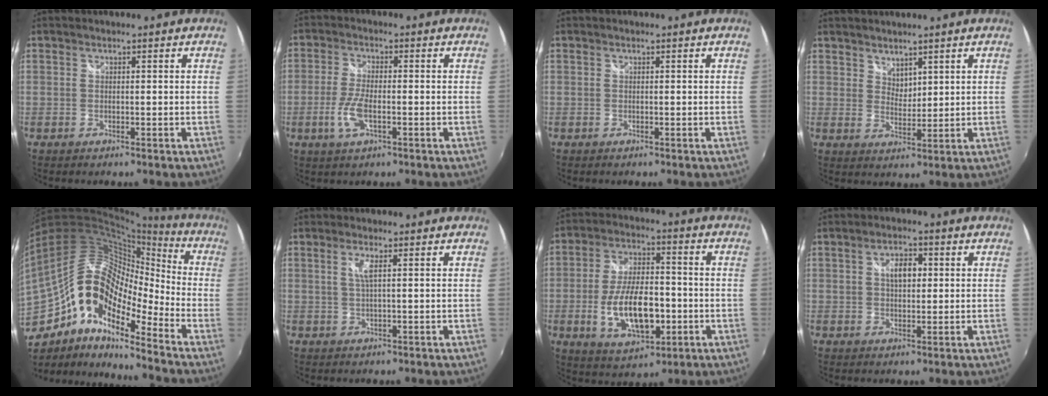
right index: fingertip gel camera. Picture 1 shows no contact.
{"total": 6.0, "force": [-2.0, 2.2, 5.2], "torque": [-0.116, -0.006, -0.039]}
{"total": 0.0}
{"total": 2.1, "force": [1.9, 0.5, 0.8], "torque": [-0.011, 0.000, 0.033]}
{"total": 19.5, "force": [-9.6, 9.3, 14.3], "torque": [-0.249, -0.012, -0.193]}
{"total": 2.3, "force": [0.6, -0.1, 2.2], "torque": [-0.043, -0.002, 0.012]}
{"total": 14.5, "force": [-3.6, 6.8, 12.4], "torque": [-0.241, -0.005, -0.050]}
{"total": 4.8, "force": [0.8, 3.0, 3.6], "torque": [-0.056, 0.009, 0.013]}